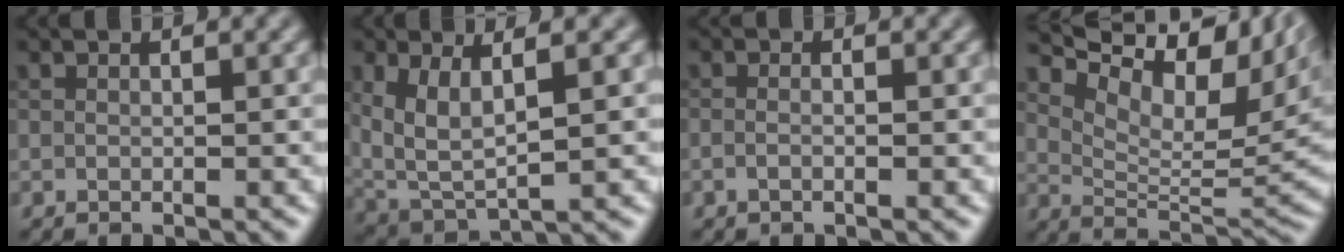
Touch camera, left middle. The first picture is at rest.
{"total": 5.6, "force": [1.7, 2.3, 4.7], "torque": [-0.110, -0.009, 0.037]}
{"total": 1.0, "force": [-0.3, 0.4, 0.9], "torque": [-0.012, -0.007, -0.012]}
{"total": 10.9, "force": [6.5, 4.0, 7.8], "torque": [-0.124, 0.008, 0.118]}